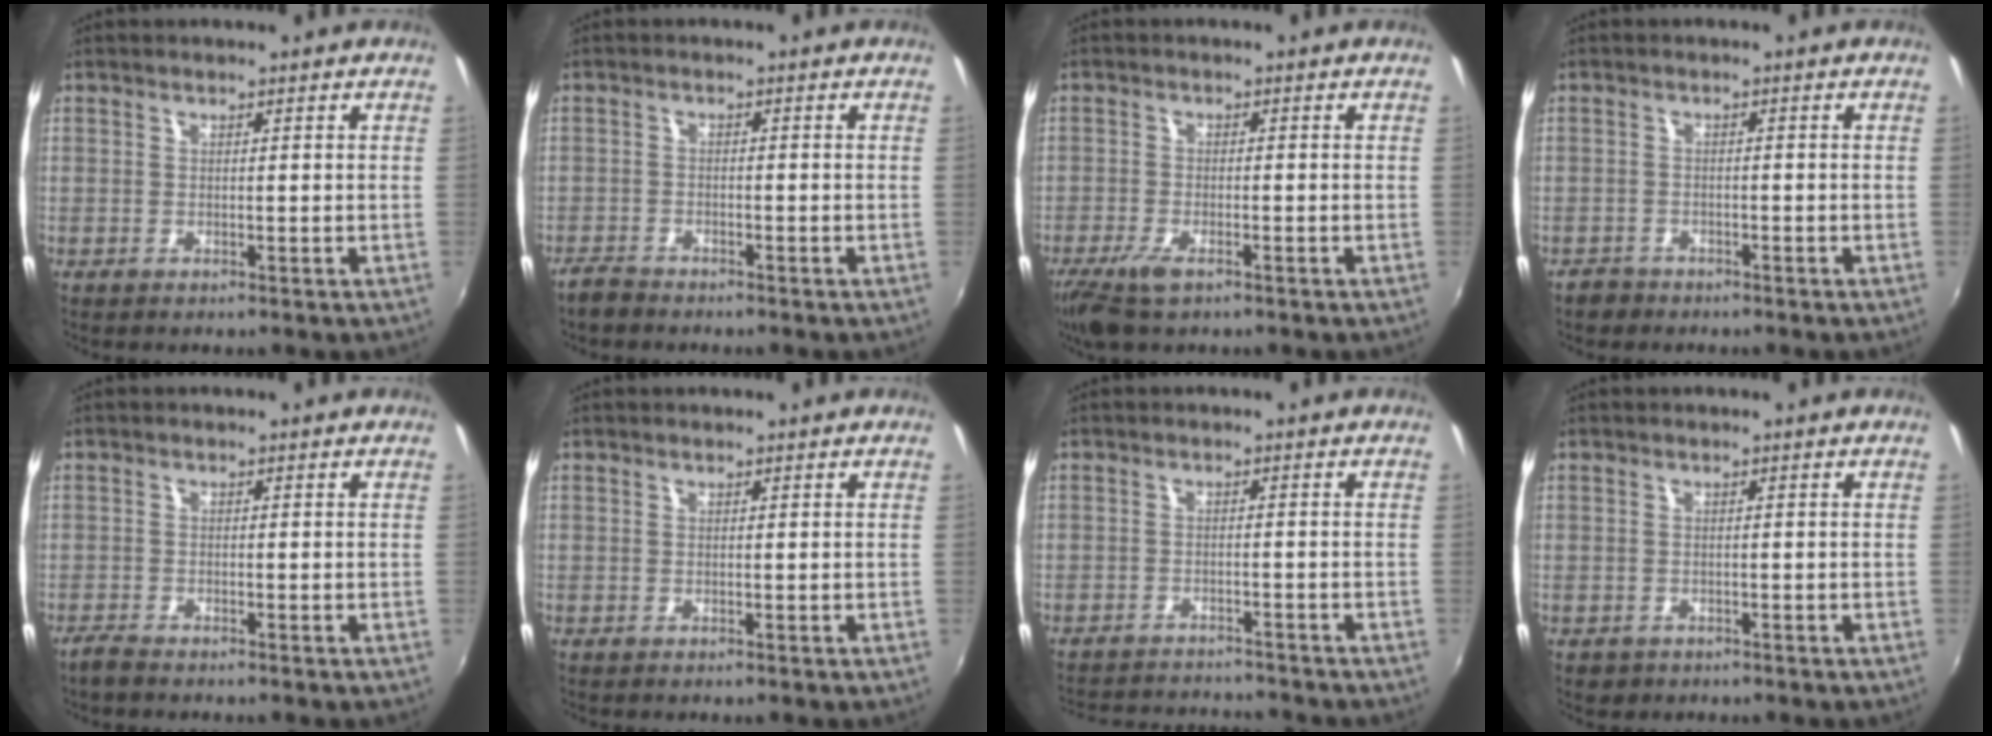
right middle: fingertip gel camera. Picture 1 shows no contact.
{"total": 2.8, "force": [-2.6, 0.7, 0.6], "torque": [-0.026, -0.005, -0.052]}
{"total": 6.1, "force": [-4.1, 2.0, 4.0], "torque": [-0.100, -0.021, -0.077]}
{"total": 2.4, "force": [-1.9, 1.4, 0.3], "torque": [-0.014, 0.000, -0.032]}
{"total": 2.2, "force": [-2.0, 0.3, 0.8], "torque": [-0.026, -0.005, -0.040]}
{"total": 0.0}
{"total": 10.7, "force": [-10.1, 1.8, 3.0], "torque": [-0.079, 0.003, -0.150]}
{"total": 1.8, "force": [-1.0, 1.4, 0.6], "torque": [-0.015, -0.003, -0.012]}